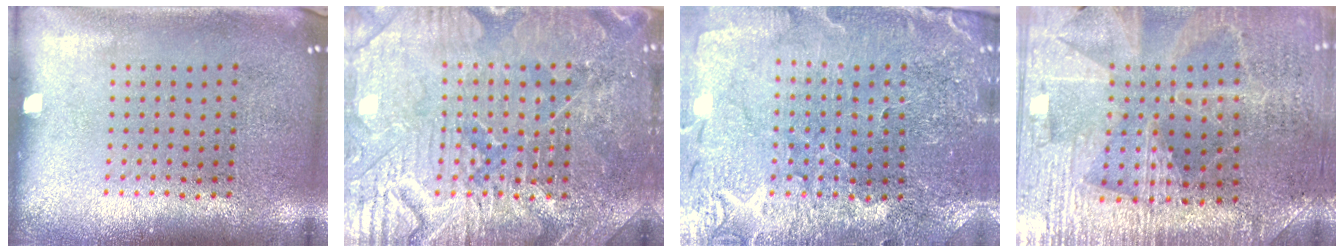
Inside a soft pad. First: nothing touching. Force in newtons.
{"total": 4.5, "press": 4.5, "slide": 0.6}
{"total": 1.5, "press": 1.5, "slide": 0.1}
{"total": 3.2, "press": 3.1, "slide": 0.5}